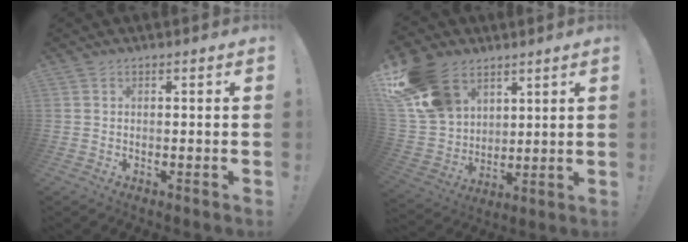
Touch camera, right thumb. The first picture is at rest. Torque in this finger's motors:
{"motor_torque": [0.67, 0.95, 0.94, 0.82, 0.12]}